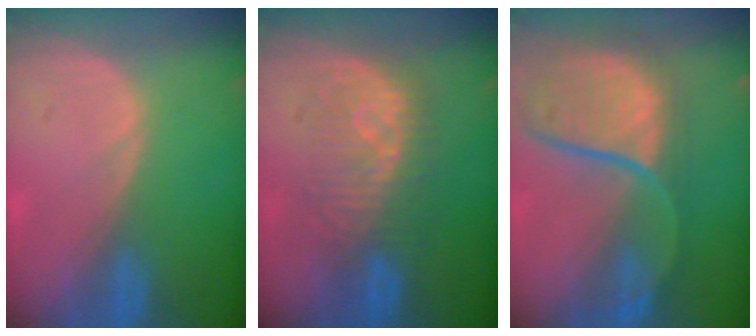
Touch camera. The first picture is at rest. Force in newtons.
{"total": 7.9, "press": 7.9, "slide": 0.5}
{"total": 11.7, "press": 9.8, "slide": 6.4}